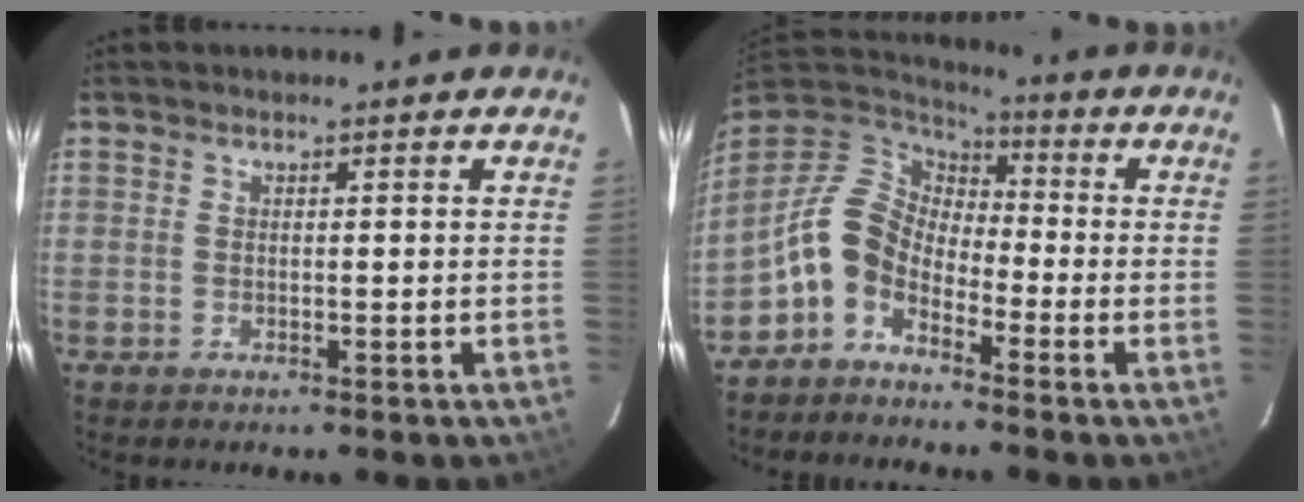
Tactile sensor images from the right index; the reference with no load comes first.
{"total": 9.7, "force": [-5.2, 6.2, 5.3], "torque": [-0.105, 0.022, -0.118]}